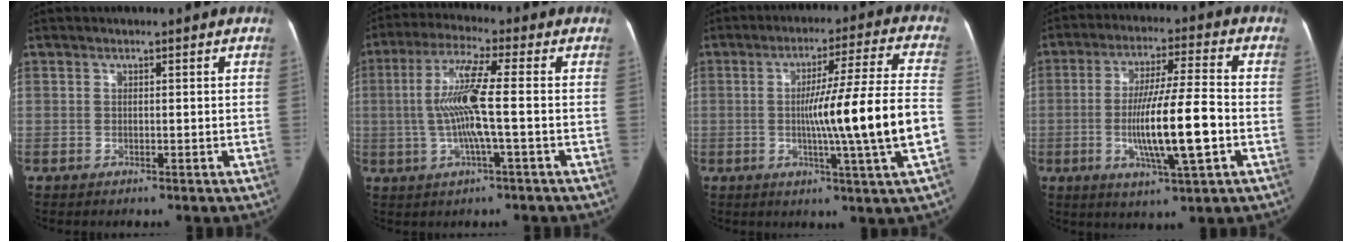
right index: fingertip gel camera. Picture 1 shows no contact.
{"total": 9.7, "force": [-0.6, 0.0, 9.7], "torque": [-0.196, 0.008, -0.018]}
{"total": 15.5, "force": [-2.5, -1.9, 15.1], "torque": [-0.238, -0.004, -0.044]}
{"total": 13.2, "force": [-2.7, 0.6, 12.9], "torque": [-0.236, -0.008, -0.050]}